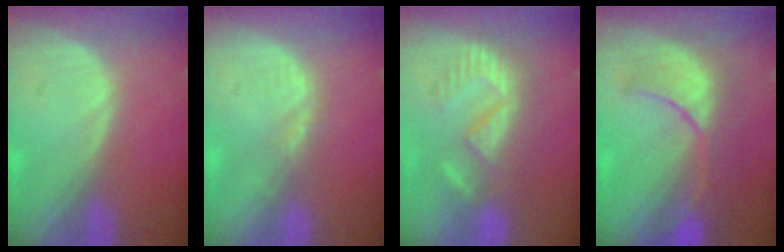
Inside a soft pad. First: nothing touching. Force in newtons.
{"total": 2.3, "press": 1.8, "slide": 1.5}
{"total": 8.3, "press": 7.7, "slide": 3.1}
{"total": 10.3, "press": 9.0, "slide": 5.1}